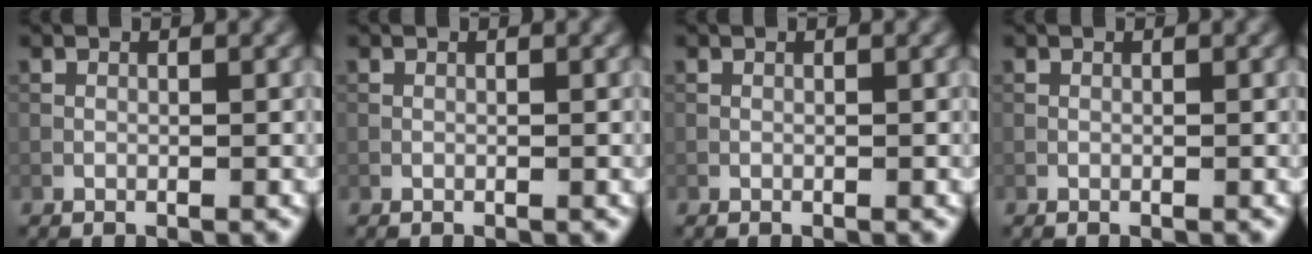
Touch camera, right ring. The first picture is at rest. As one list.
[{"total": 0.0}, {"total": 0.0}, {"total": 0.0}]